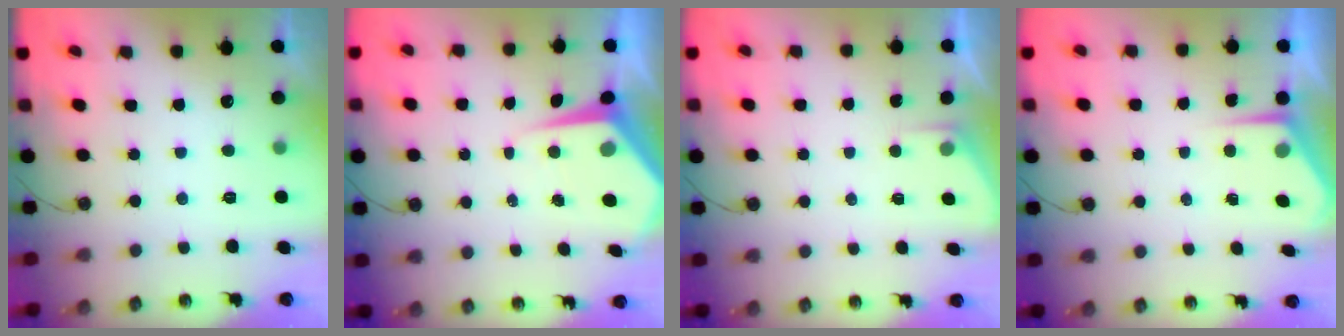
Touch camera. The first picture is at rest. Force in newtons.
{"total": 7.0, "press": 6.9, "slide": 0.6}
{"total": 1.4, "press": 1.3, "slide": 0.2}
{"total": 3.4, "press": 3.4, "slide": 0.5}